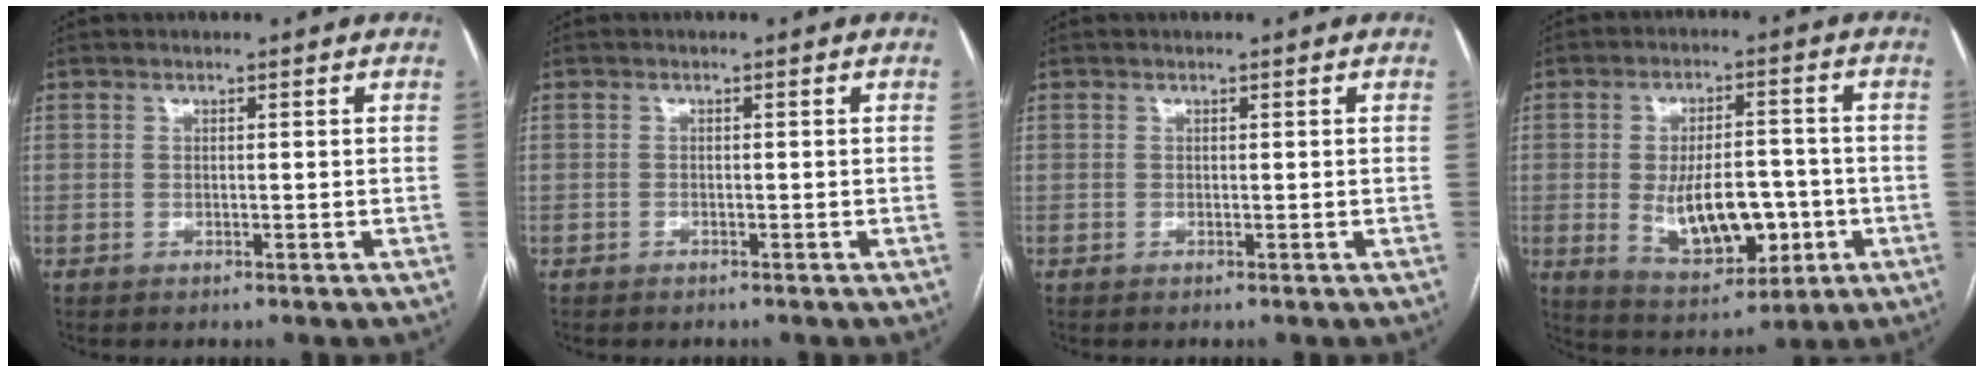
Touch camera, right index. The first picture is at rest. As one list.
[{"total": 0.6, "force": [-0.5, 0.2, 0.1], "torque": [-0.008, 0.000, -0.010]}, {"total": 0.0}, {"total": 12.1, "force": [-2.2, 5.9, 10.4], "torque": [-0.177, 0.003, -0.020]}]